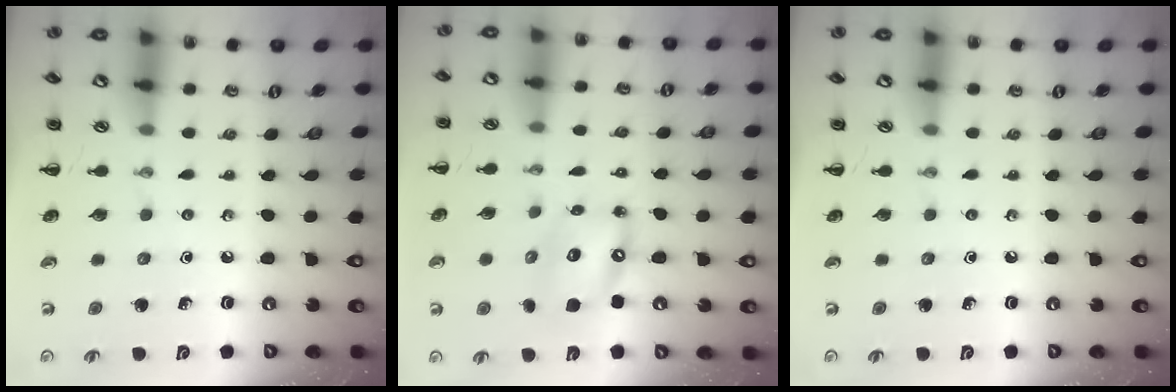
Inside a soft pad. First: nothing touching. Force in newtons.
{"total": 12.1, "press": 11.7, "slide": 2.8}
{"total": 0.0}